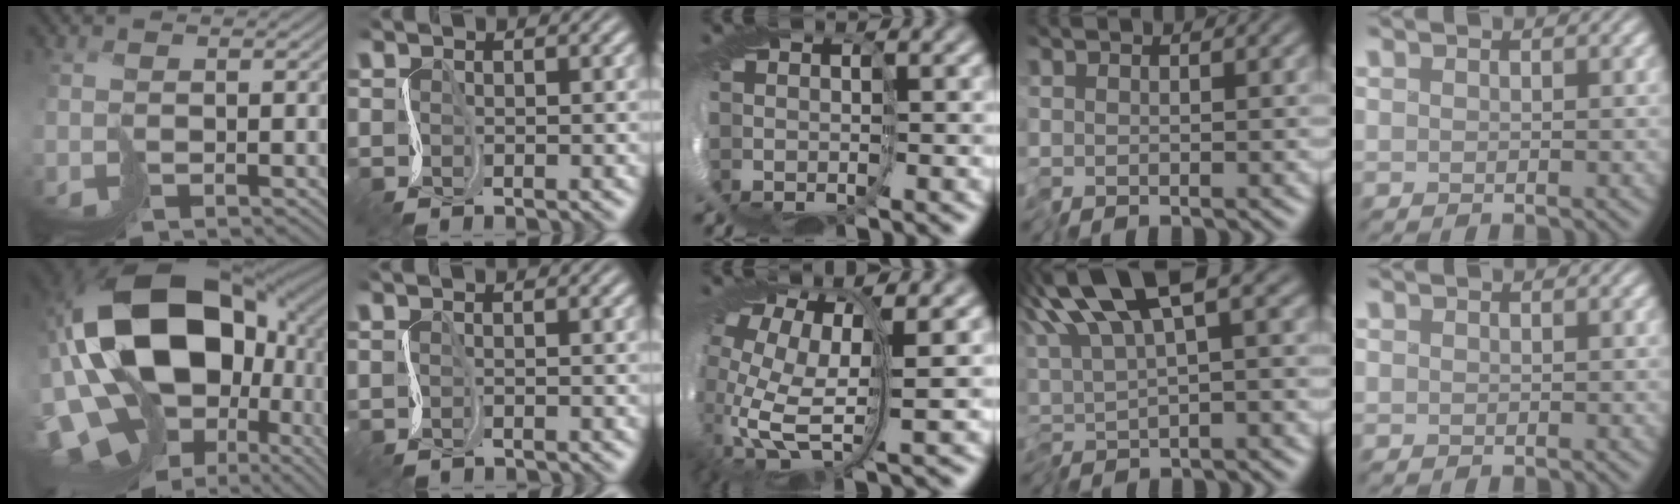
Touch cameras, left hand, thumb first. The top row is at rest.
{"thumb": {"total": 21.3, "force": [1.4, 14.9, 15.2], "torque": [-0.342, -0.045, 0.047]}, "index": {"total": 0.5, "force": [-0.4, -0.2, 0.2], "torque": [-0.009, -0.001, -0.009]}, "middle": {"total": 11.2, "force": [-0.5, 5.8, 9.6], "torque": [-0.210, -0.033, 0.001]}, "ring": {"total": 10.1, "force": [3.3, 3.2, 8.9], "torque": [-0.170, 0.014, 0.054]}}